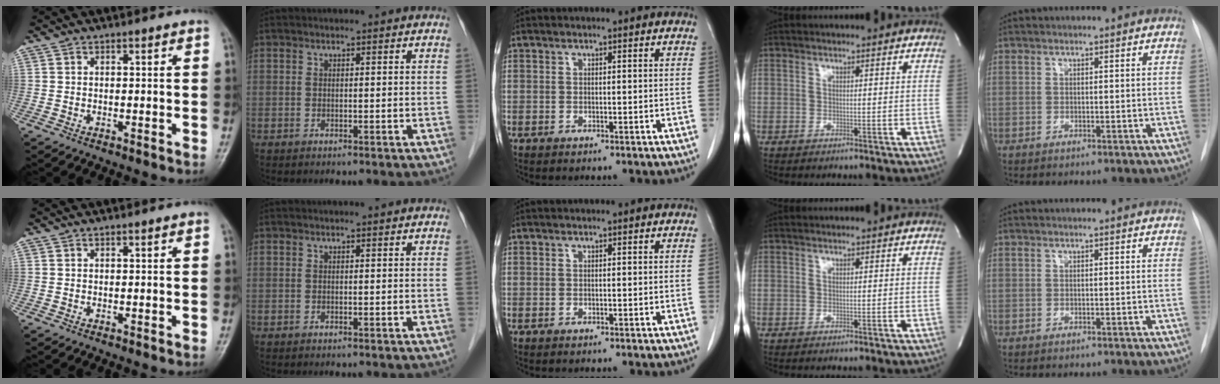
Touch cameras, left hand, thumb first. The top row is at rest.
{}